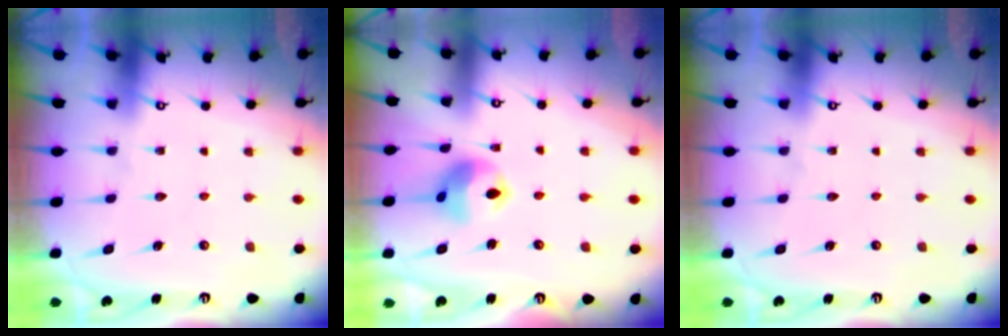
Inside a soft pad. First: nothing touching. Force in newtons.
{"total": 9.9, "press": 9.8, "slide": 1.2}
{"total": 0.0}